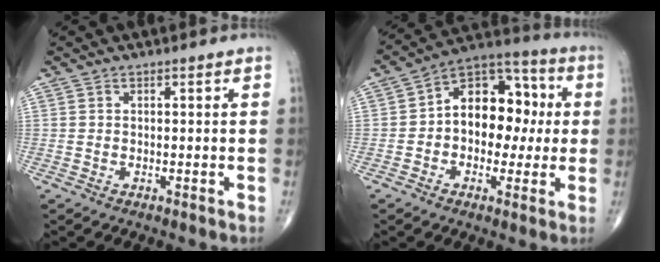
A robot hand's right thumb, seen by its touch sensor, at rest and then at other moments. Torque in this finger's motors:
{"motor_torque": [-0.51, 0.81, 0.18, -0.03, 0.09]}